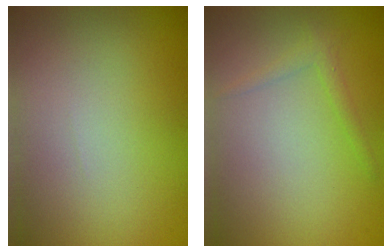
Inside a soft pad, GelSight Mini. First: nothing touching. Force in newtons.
{"total": 1.3, "press": 1.2, "slide": 0.1}